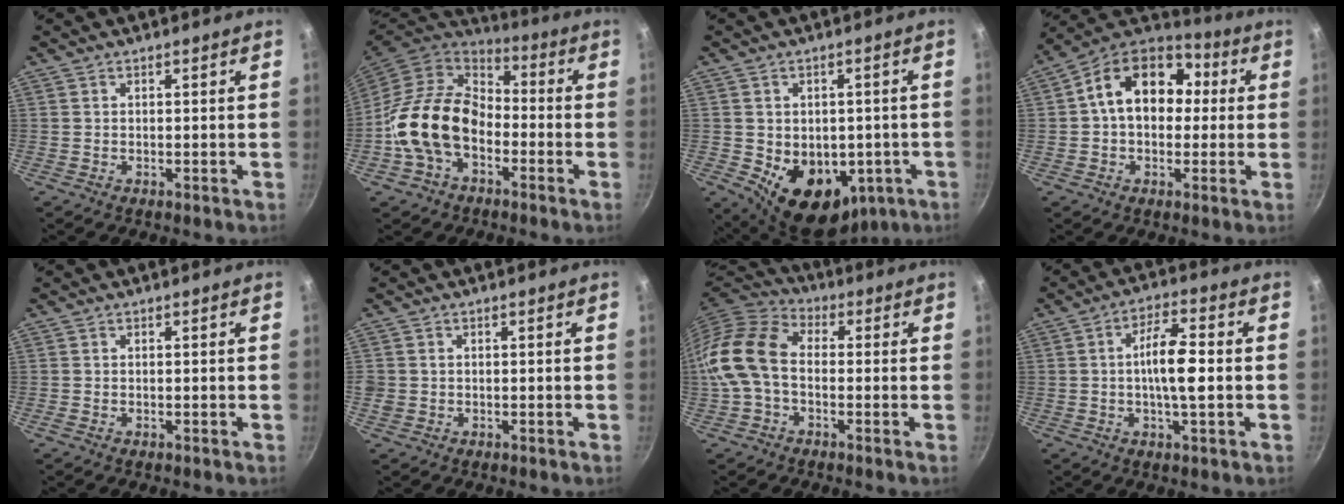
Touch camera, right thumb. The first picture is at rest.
{"total": 16.6, "force": [-4.0, 11.7, 11.2], "torque": [-0.167, 0.042, -0.088]}
{"total": 14.3, "force": [-3.0, 10.6, 9.1], "torque": [-0.101, -0.005, -0.017]}
{"total": 16.4, "force": [2.2, 12.0, 10.9], "torque": [-0.133, 0.036, 0.017]}
{"total": 0.0}
{"total": 2.1, "force": [-0.2, 2.0, 0.8], "torque": [-0.014, 0.002, -0.003]}
{"total": 13.2, "force": [-1.5, 9.1, 9.4], "torque": [-0.168, 0.038, -0.049]}
{"total": 8.8, "force": [-0.4, 2.7, 8.4], "torque": [-0.146, 0.016, -0.014]}